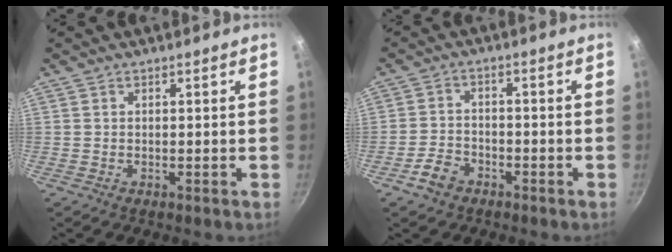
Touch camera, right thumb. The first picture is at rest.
{"total": 4.8, "force": [-3.0, 3.1, 2.1], "torque": [-0.032, 0.030, -0.054]}